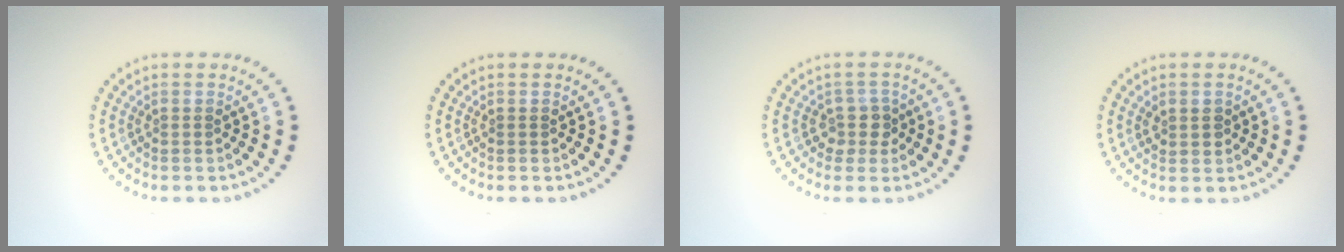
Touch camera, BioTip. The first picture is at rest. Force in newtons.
{"total": 0.0}
{"total": 2.1, "press": 1.6, "slide": 1.3}
{"total": 1.6, "press": 1.5, "slide": 0.5}